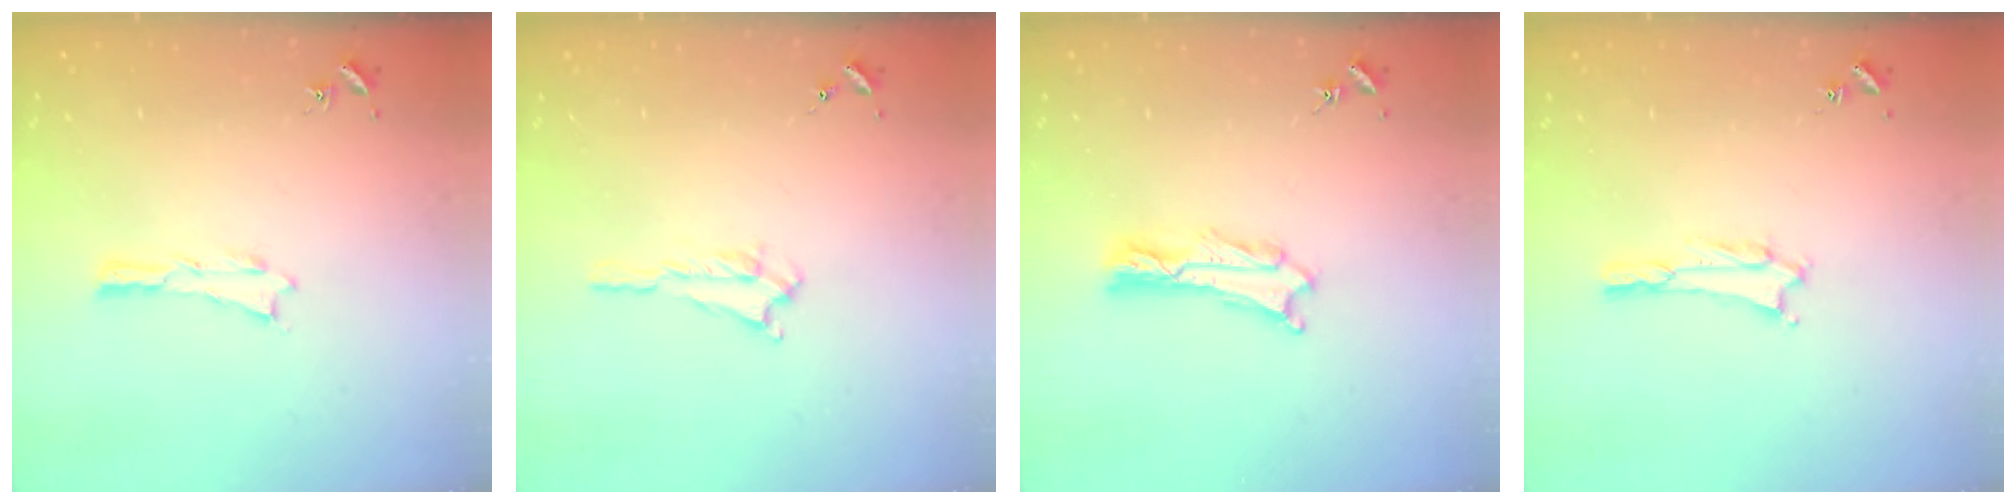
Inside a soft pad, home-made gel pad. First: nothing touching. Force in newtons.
{"total": 0.7, "press": 0.7, "slide": 0.2}
{"total": 1.2, "press": 1.2, "slide": 0.2}
{"total": 1.5, "press": 1.5, "slide": 0.3}